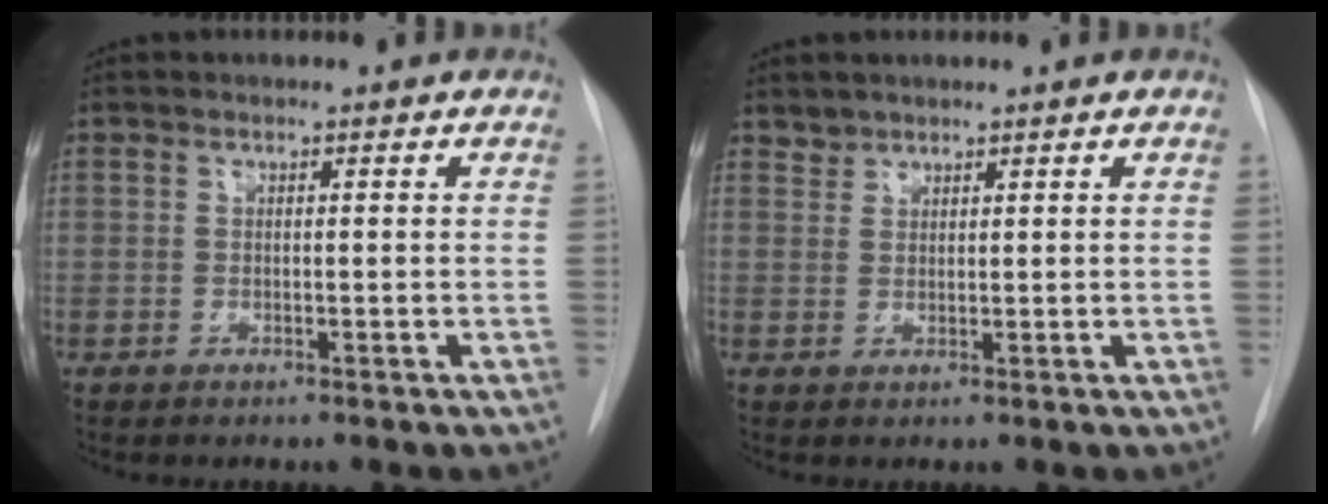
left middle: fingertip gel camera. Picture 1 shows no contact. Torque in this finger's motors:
{"motor_torque": [-0.14, -0.12, -0.09, -0.02]}